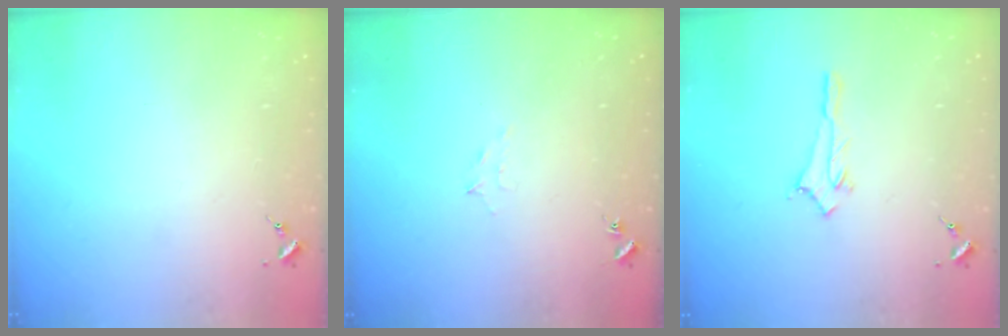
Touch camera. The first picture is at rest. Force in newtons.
{"total": 5.3, "press": 5.1, "slide": 1.0}
{"total": 2.9, "press": 2.8, "slide": 0.4}